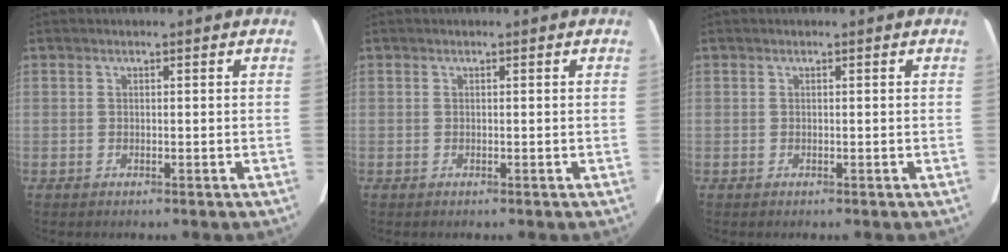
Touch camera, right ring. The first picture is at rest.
{"total": 0.0}
{"total": 0.0}